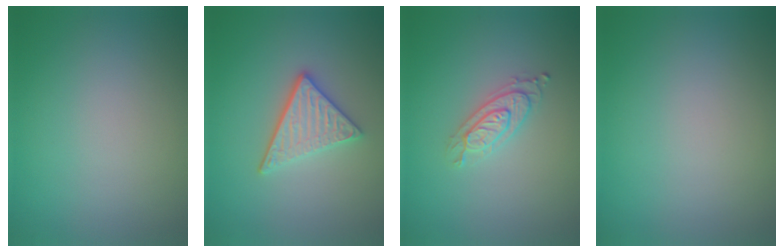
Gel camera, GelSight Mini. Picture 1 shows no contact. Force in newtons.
{"total": 3.6, "press": 3.1, "slide": 1.9}
{"total": 2.4, "press": 2.2, "slide": 0.9}
{"total": 0.0}